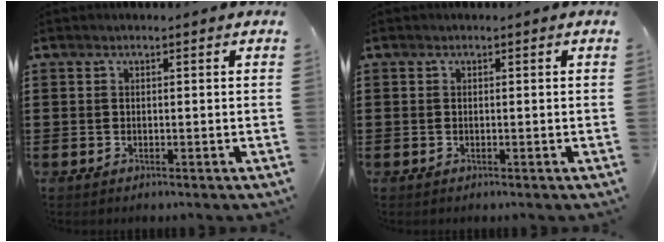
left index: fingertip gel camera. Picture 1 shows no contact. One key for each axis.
{"total": 0.0}